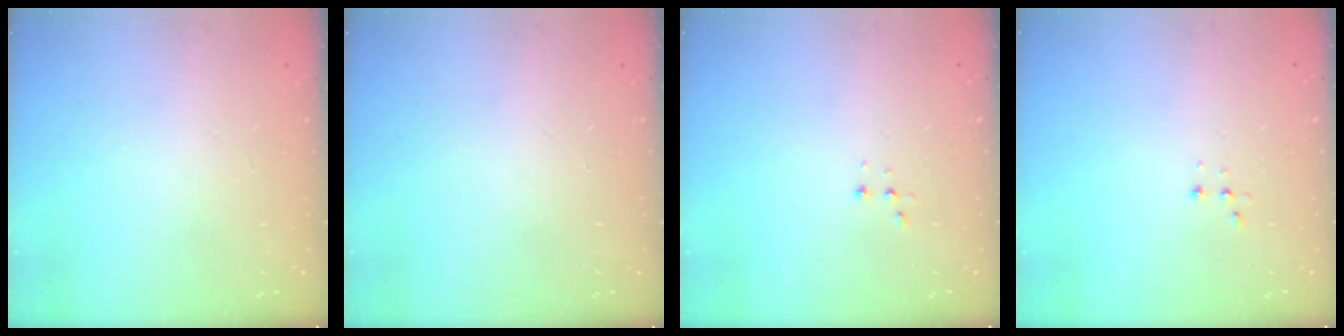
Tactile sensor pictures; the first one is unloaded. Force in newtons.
{"total": 0.0}
{"total": 2.7, "press": 2.7, "slide": 0.5}
{"total": 2.7, "press": 2.7, "slide": 0.5}